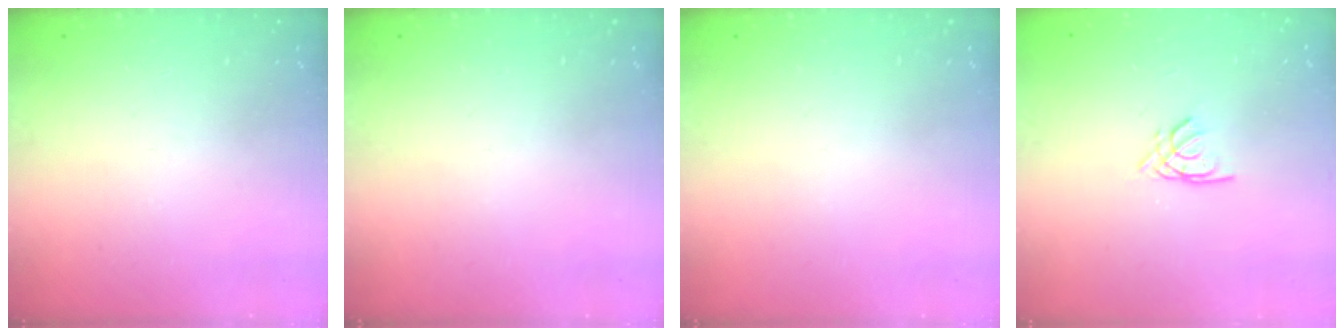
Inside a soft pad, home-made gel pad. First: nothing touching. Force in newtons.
{"total": 0.0}
{"total": 0.0}
{"total": 1.6, "press": 1.6, "slide": 0.2}